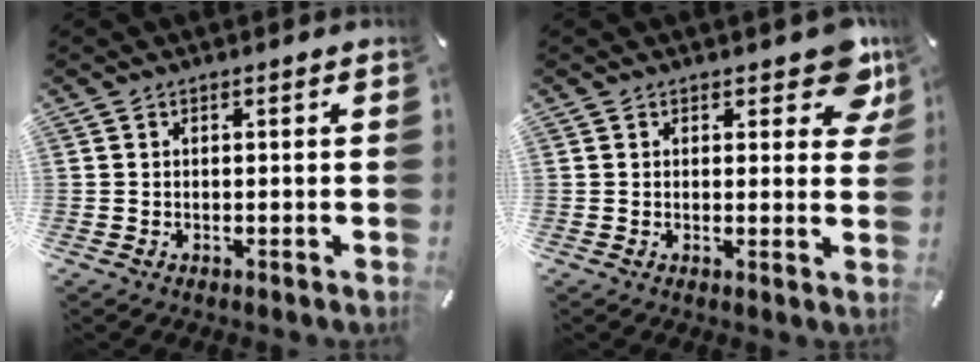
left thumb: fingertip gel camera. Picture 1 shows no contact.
{"total": 7.7, "force": [4.5, 3.8, 5.0], "torque": [-0.042, -0.027, 0.073]}